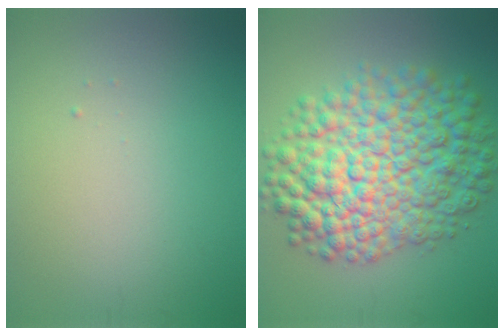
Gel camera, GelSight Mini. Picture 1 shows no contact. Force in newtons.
{"total": 12.0, "press": 11.9, "slide": 0.2}